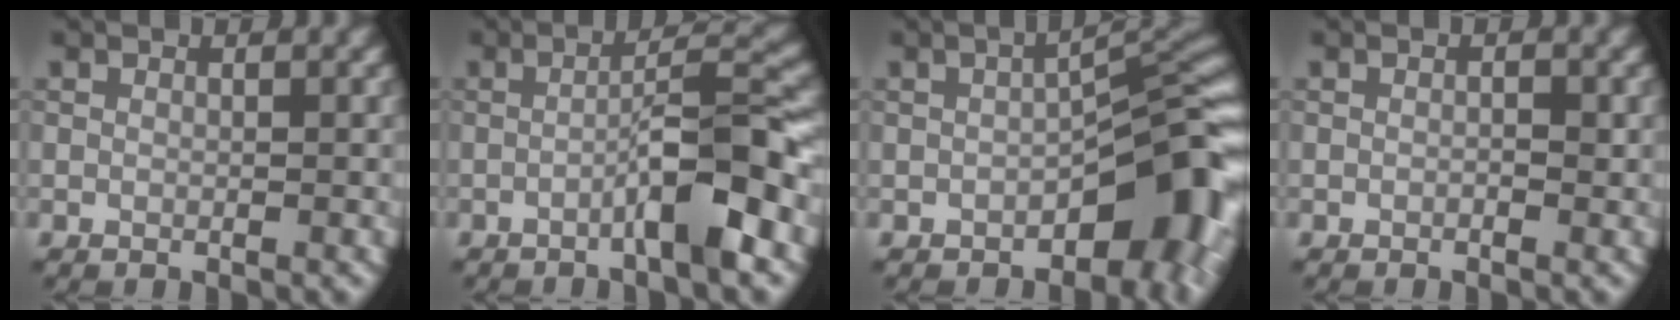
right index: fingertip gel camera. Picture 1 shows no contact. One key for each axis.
{"total": 6.0, "fx": -2.3, "fy": 0.6, "fz": 5.5, "tx": -0.085, "ty": 0.020, "tz": -0.044}
{"total": 8.7, "fx": -3.3, "fy": 3.8, "fz": 7.1, "tx": -0.069, "ty": 0.011, "tz": -0.056}
{"total": 0.6, "fx": -0.2, "fy": 0.2, "fz": 0.5, "tx": -0.011, "ty": 0.000, "tz": -0.004}